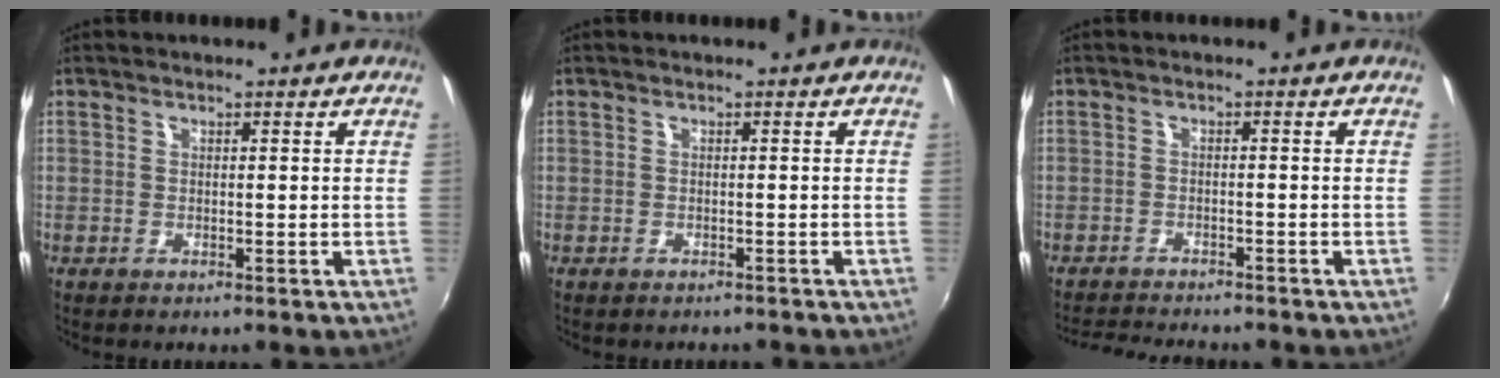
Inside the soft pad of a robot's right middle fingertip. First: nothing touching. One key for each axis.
{"total": 1.6, "fx": -1.3, "fy": 0.9, "fz": 0.3, "tx": -0.009, "ty": -0.002, "tz": -0.016}
{"total": 6.3, "fx": -6.0, "fy": 0.9, "fz": 1.8, "tx": -0.054, "ty": -0.010, "tz": -0.096}